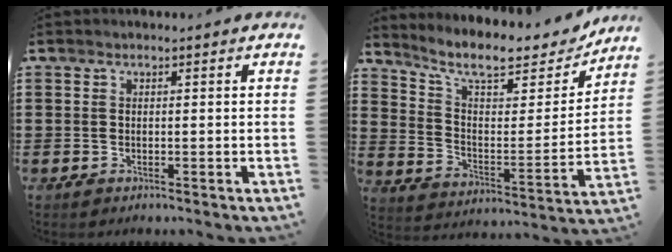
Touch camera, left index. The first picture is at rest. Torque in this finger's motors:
{"motor_torque": [0.05, -1.18, 0.58, 0.14]}